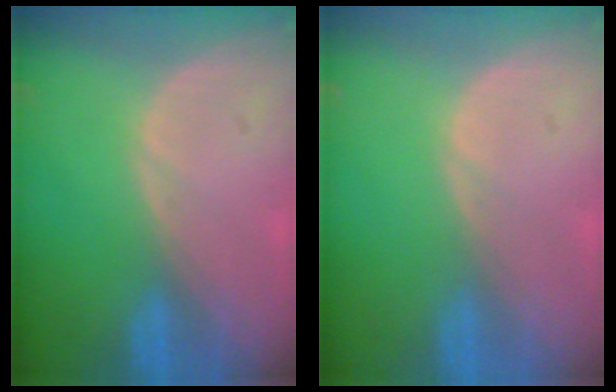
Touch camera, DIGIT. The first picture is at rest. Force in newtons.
{"total": 0.0}